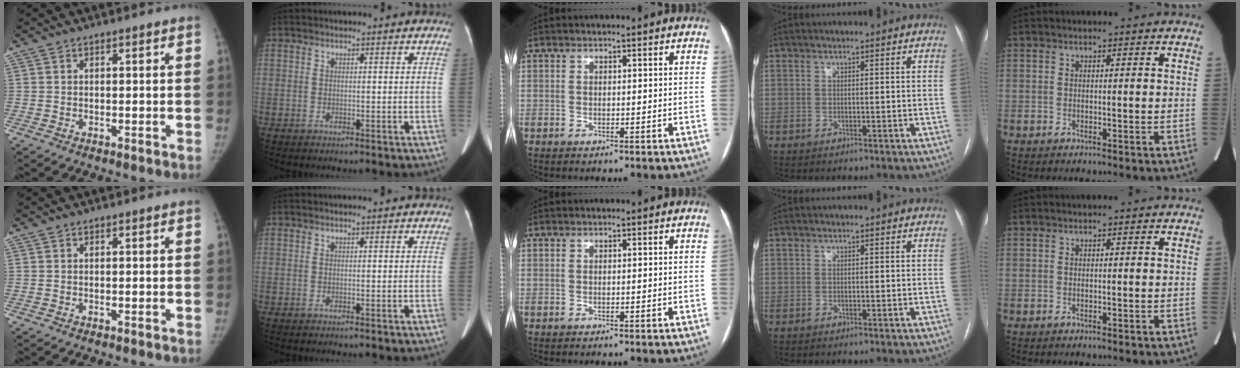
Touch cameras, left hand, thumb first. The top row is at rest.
{}